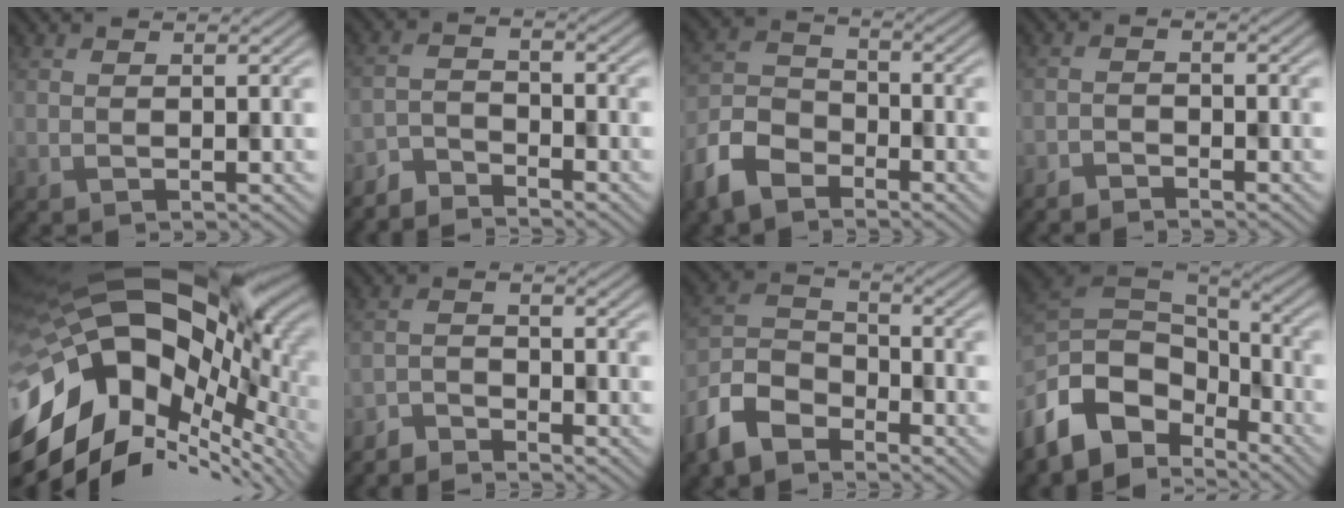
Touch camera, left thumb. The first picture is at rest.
{"total": 4.2, "force": [-4.0, 0.7, 0.8], "torque": [-0.019, -0.003, -0.094]}
{"total": 8.3, "force": [-5.7, 4.3, 4.1], "torque": [-0.103, -0.010, -0.134]}
{"total": 2.1, "force": [-2.1, 0.3, 0.4], "torque": [-0.008, 0.000, -0.046]}
{"total": 20.6, "force": [-4.0, 12.2, 16.1], "torque": [-0.316, -0.020, -0.062]}
{"total": 3.5, "force": [-3.4, 0.6, 0.7], "torque": [-0.013, -0.002, -0.078]}
{"total": 8.5, "force": [-6.4, 4.0, 3.9], "torque": [-0.096, -0.006, -0.153]}
{"total": 12.3, "force": [-6.5, 7.5, 7.2], "torque": [-0.185, -0.012, -0.123]}